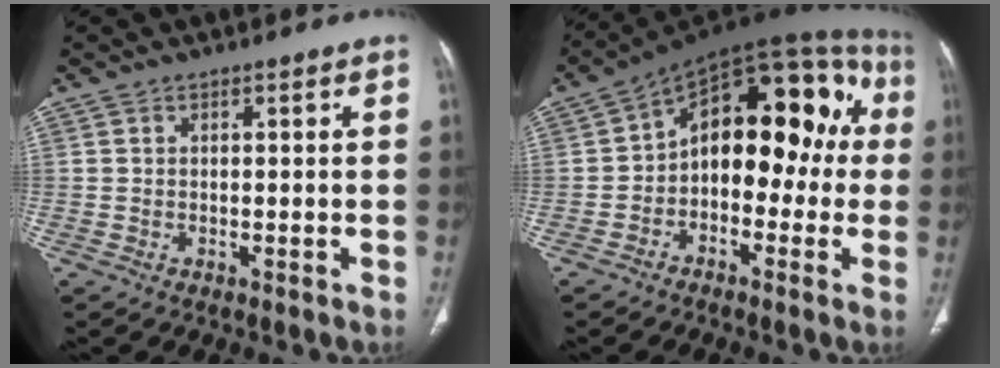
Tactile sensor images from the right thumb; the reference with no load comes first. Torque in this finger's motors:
{"motor_torque": [-0.58, 1.38, 0.47, -0.24, 0.17]}